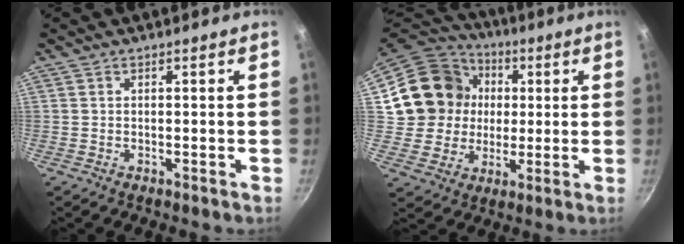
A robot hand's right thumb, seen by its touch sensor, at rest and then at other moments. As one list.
[{"total": 17.4, "force": [2.9, 16.0, 6.2], "torque": [-0.094, 0.022, 0.055]}]